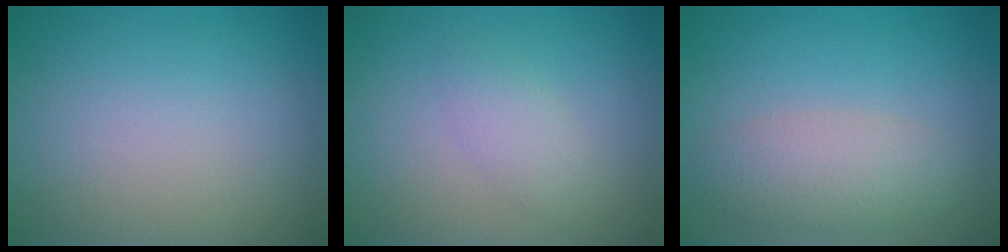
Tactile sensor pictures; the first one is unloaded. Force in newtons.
{"total": 1.9, "press": 1.9, "slide": 0.1}
{"total": 3.5, "press": 3.5, "slide": 0.2}